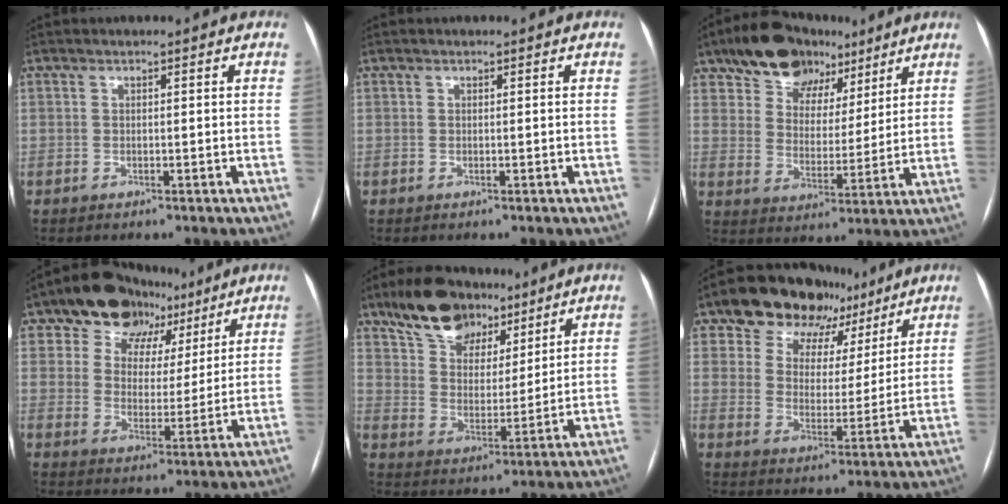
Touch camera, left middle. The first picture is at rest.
{"total": 0.0}
{"total": 13.1, "force": [8.8, 8.1, 5.3], "torque": [-0.076, 0.033, 0.144]}
{"total": 12.5, "force": [8.2, 8.4, 4.2], "torque": [-0.052, 0.037, 0.125]}
{"total": 12.3, "force": [8.9, 6.9, 5.1], "torque": [-0.087, 0.025, 0.155]}
{"total": 13.9, "force": [9.7, 8.7, 4.8], "torque": [-0.064, 0.033, 0.146]}